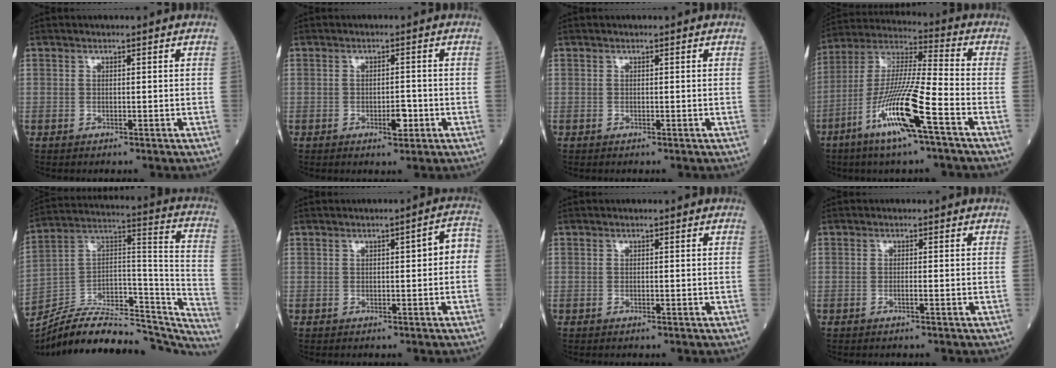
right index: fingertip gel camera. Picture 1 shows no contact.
{"total": 2.6, "force": [-0.9, 0.9, 2.2], "torque": [-0.035, 0.001, -0.009]}
{"total": 0.0}
{"total": 14.8, "force": [-6.8, 0.1, 13.1], "torque": [-0.269, -0.015, -0.130]}
{"total": 30.4, "force": [-27.2, 7.7, 11.3], "torque": [-0.141, 0.036, -0.397]}
{"total": 3.4, "force": [0.0, 0.9, 3.3], "torque": [-0.034, 0.018, -0.005]}
{"total": 0.0}
{"total": 0.6, "force": [-0.3, -0.2, 0.5], "torque": [-0.011, 0.001, -0.004]}